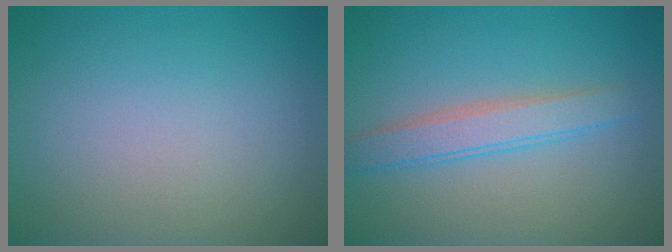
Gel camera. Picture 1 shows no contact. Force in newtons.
{"total": 3.0, "press": 3.0, "slide": 0.0}